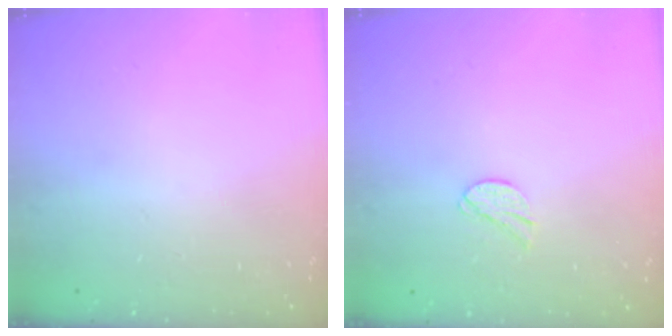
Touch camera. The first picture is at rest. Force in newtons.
{"total": 7.9, "press": 7.8, "slide": 0.7}